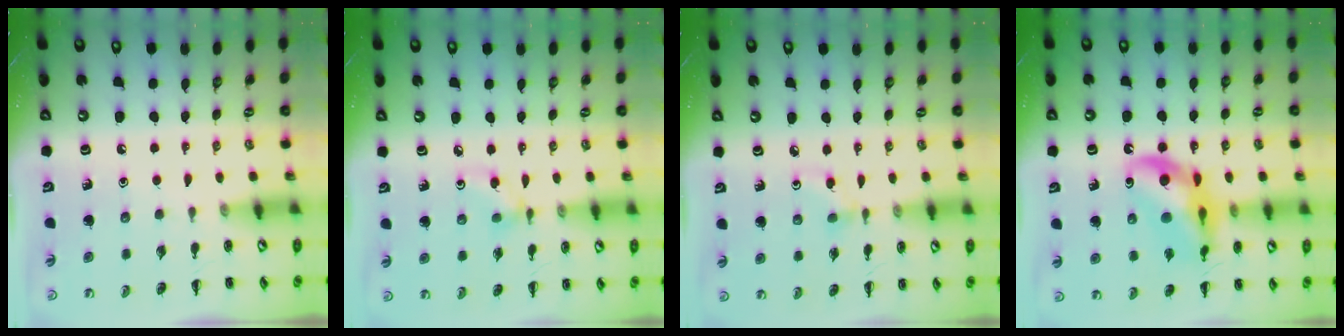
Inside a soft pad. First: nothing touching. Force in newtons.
{"total": 3.7, "press": 3.5, "slide": 1.1}
{"total": 2.6, "press": 2.5, "slide": 0.8}
{"total": 14.9, "press": 14.5, "slide": 3.3}